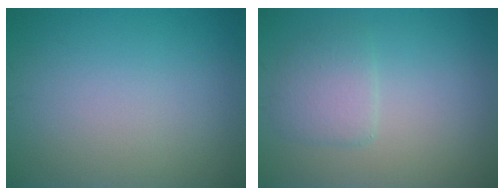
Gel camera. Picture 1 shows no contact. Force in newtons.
{"total": 2.5, "press": 2.5, "slide": 0.2}